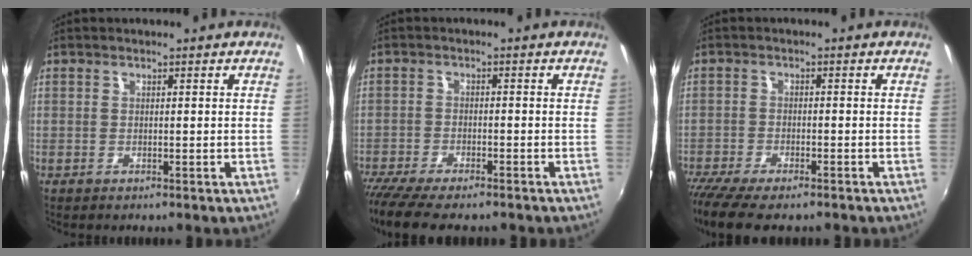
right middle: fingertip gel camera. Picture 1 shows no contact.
{"total": 9.9, "force": [-8.3, 2.0, 5.1], "torque": [-0.123, -0.044, -0.144]}
{"total": 9.7, "force": [-7.8, 2.3, 5.2], "torque": [-0.128, -0.045, -0.139]}